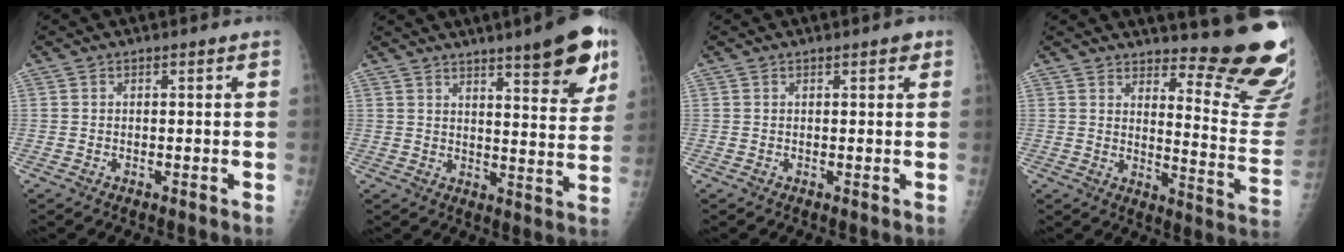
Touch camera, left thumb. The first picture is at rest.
{"total": 13.8, "force": [8.3, 2.8, 10.7], "torque": [-0.115, -0.040, 0.112]}
{"total": 1.5, "force": [0.9, 0.5, 1.1], "torque": [-0.010, 0.000, 0.009]}
{"total": 18.0, "force": [15.3, 2.8, 9.1], "torque": [-0.084, -0.175, 0.187]}